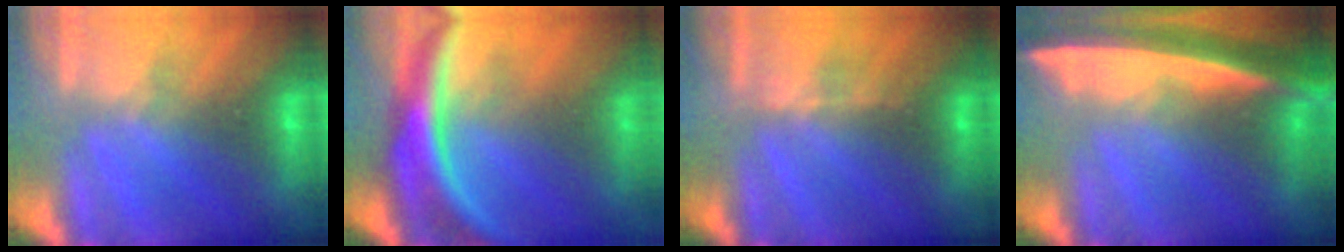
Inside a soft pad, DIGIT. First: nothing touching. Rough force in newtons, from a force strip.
{"total": 7.7}
{"total": 2.9}
{"total": 7.0}